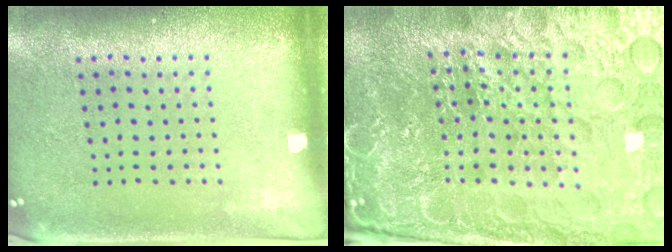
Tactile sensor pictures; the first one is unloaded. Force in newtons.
{"total": 6.8, "press": 6.0, "slide": 3.3}